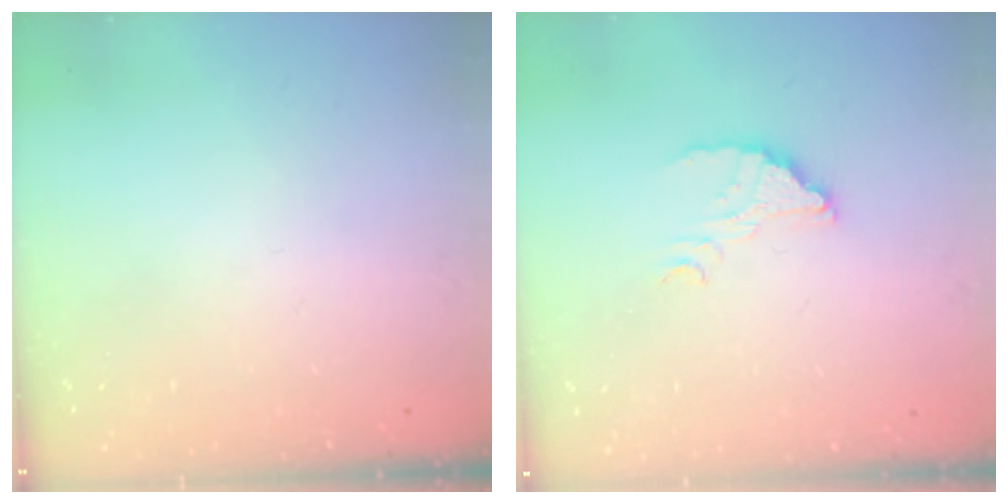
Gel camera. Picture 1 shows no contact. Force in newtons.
{"total": 3.5, "press": 3.5, "slide": 0.2}